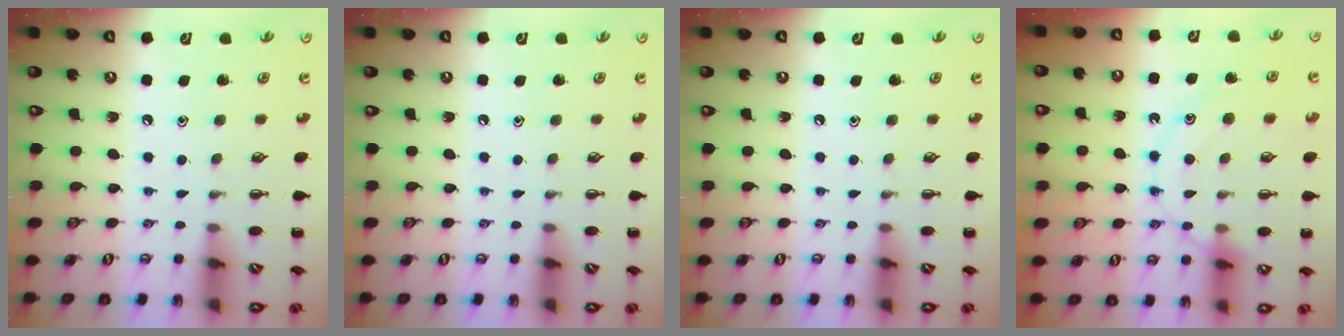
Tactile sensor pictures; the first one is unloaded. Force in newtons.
{"total": 0.0}
{"total": 0.0}
{"total": 13.4, "press": 13.3, "slide": 0.9}